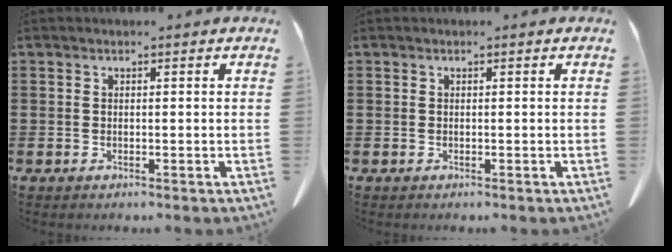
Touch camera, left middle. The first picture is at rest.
{"total": 0.0}